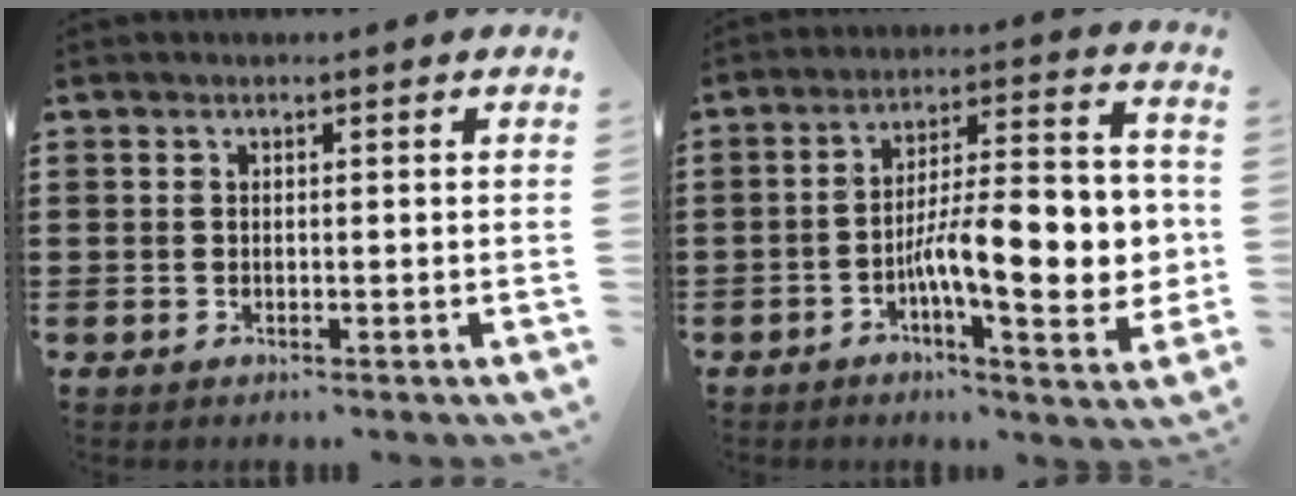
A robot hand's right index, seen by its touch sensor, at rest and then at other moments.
{"total": 13.9, "force": [-2.9, 4.5, 12.8], "torque": [-0.187, -0.008, -0.052]}